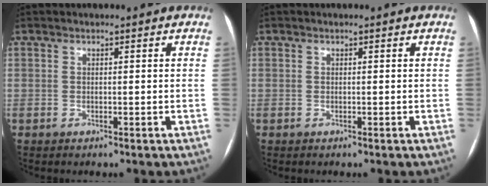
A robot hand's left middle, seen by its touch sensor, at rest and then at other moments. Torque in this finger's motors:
{"motor_torque": [-0.05, 0.22, 0.05, 0.00]}